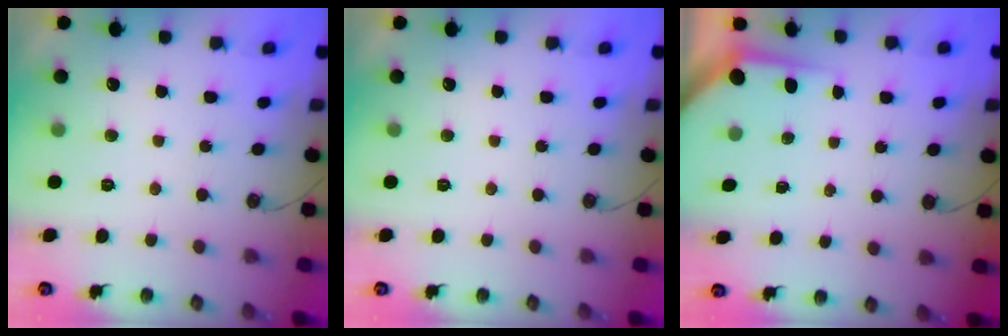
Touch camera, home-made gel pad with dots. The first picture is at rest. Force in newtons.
{"total": 0.0}
{"total": 3.8, "press": 3.7, "slide": 0.4}